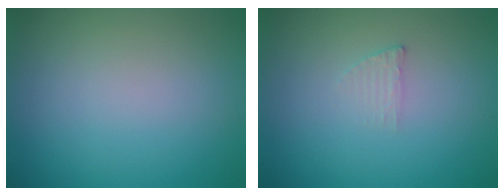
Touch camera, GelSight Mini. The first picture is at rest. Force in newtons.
{"total": 1.0, "press": 1.0, "slide": 0.2}